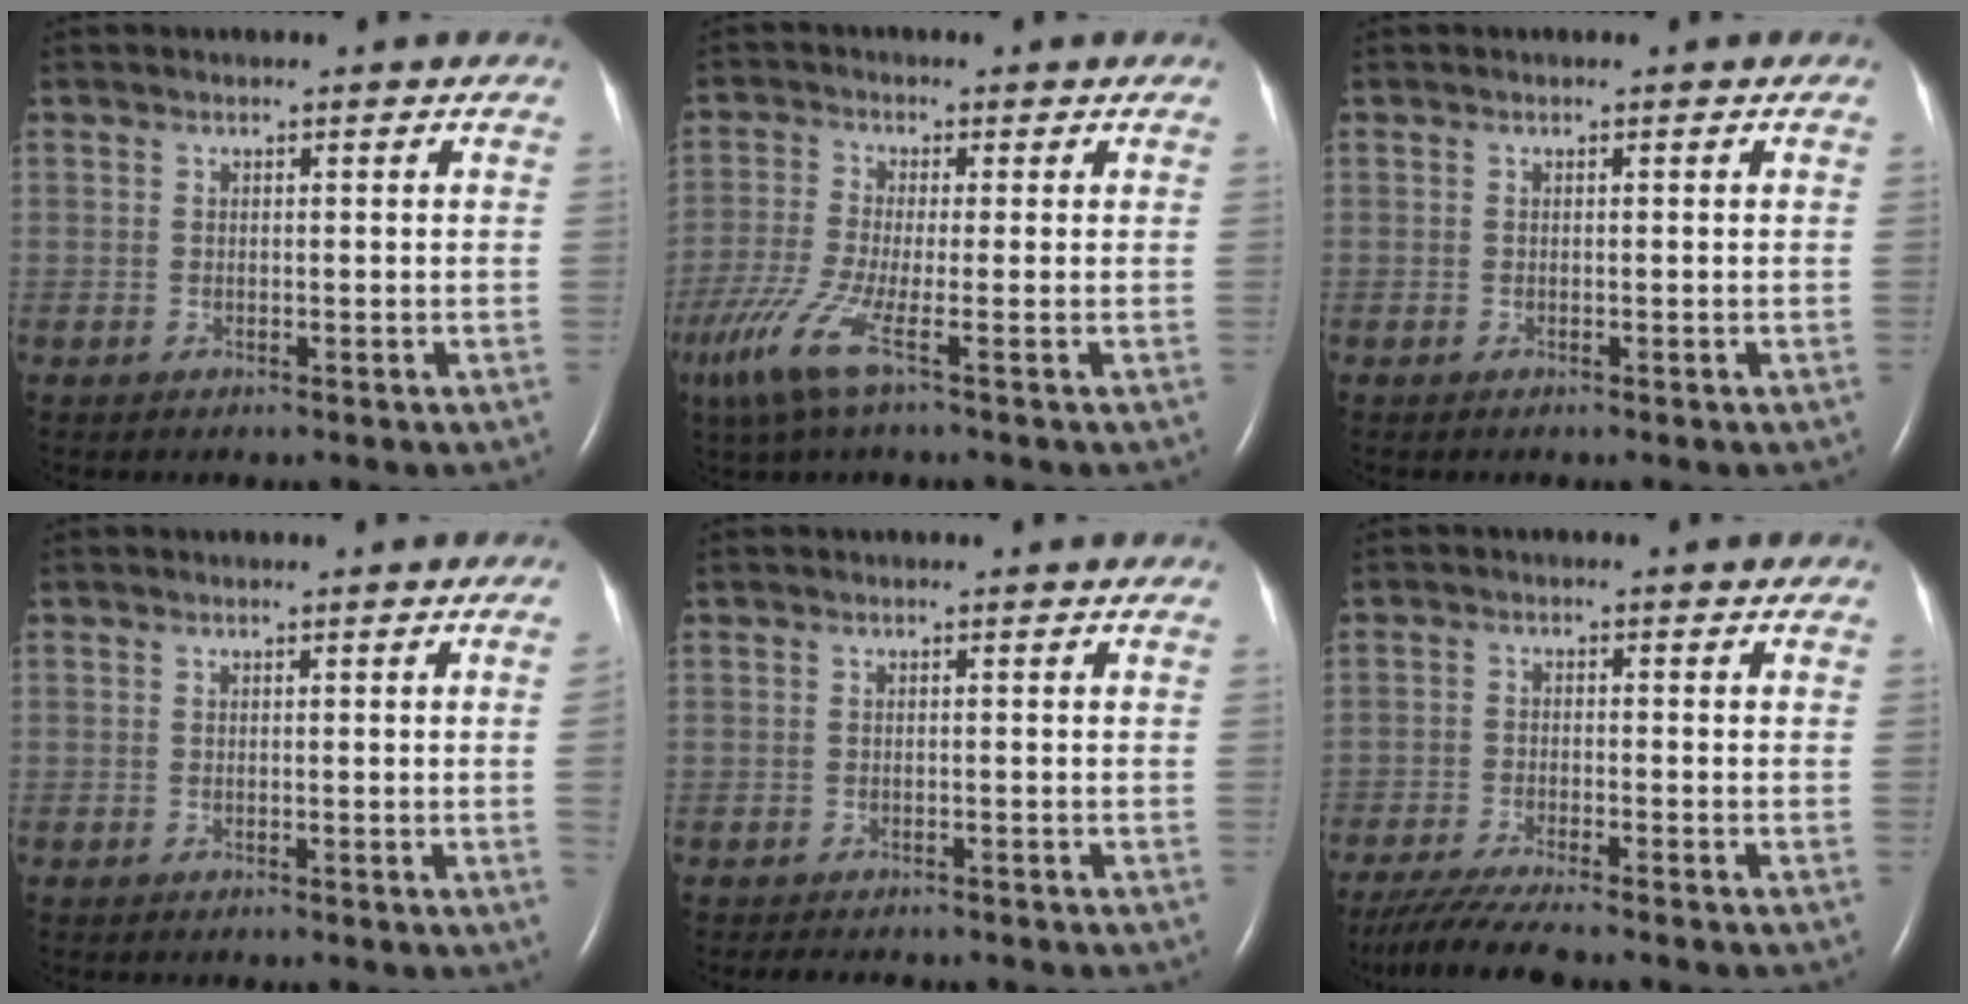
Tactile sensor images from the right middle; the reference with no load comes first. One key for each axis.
{"total": 7.0, "fx": -3.4, "fy": 0.0, "fz": 6.1, "tx": -0.144, "ty": -0.025, "tz": -0.073}
{"total": 0.0}
{"total": 1.7, "fx": -0.2, "fy": -0.8, "fz": 1.5, "tx": -0.018, "ty": -0.001, "tz": -0.002}
{"total": 3.7, "fx": -3.1, "fy": 1.2, "fz": 1.5, "tx": -0.026, "ty": -0.008, "tz": -0.037}
{"total": 7.7, "fx": -6.6, "fy": -0.1, "fz": 3.9, "tx": -0.065, "ty": -0.025, "tz": -0.113}